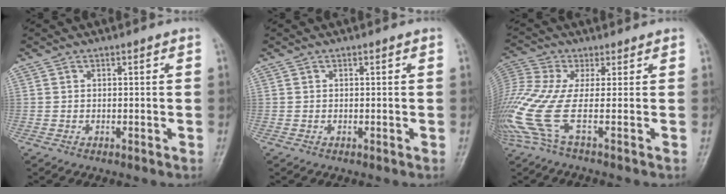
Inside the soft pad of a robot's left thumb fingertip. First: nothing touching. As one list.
[{"total": 0.0}, {"total": 10.4, "force": [-2.4, 1.1, 10.0], "torque": [-0.275, 0.005, -0.061]}]